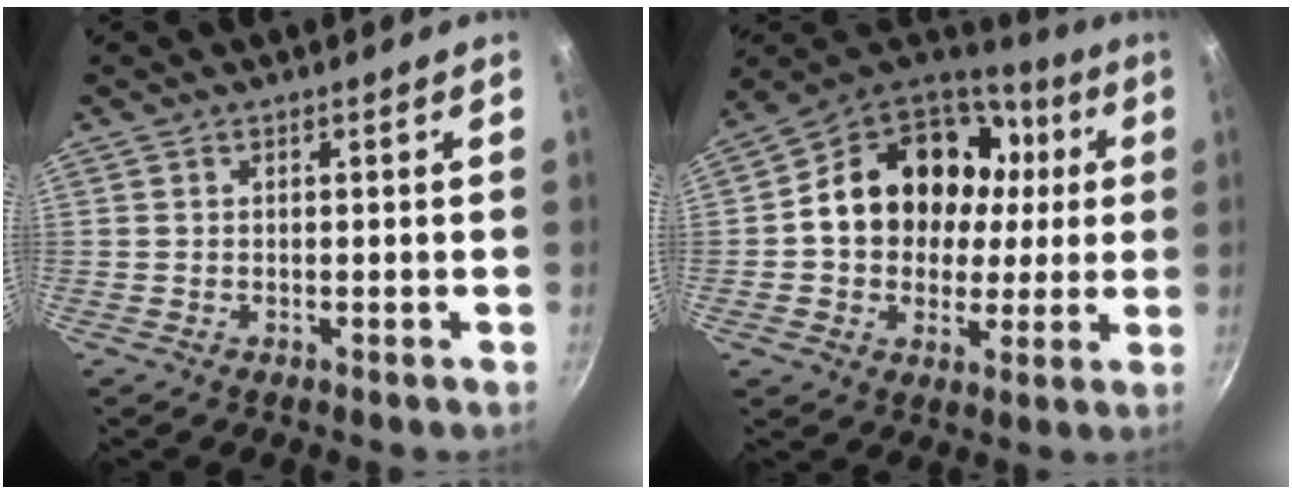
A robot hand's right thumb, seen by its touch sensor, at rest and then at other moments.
{"total": 22.0, "force": [3.6, 17.5, 12.8], "torque": [-0.192, 0.034, 0.058]}